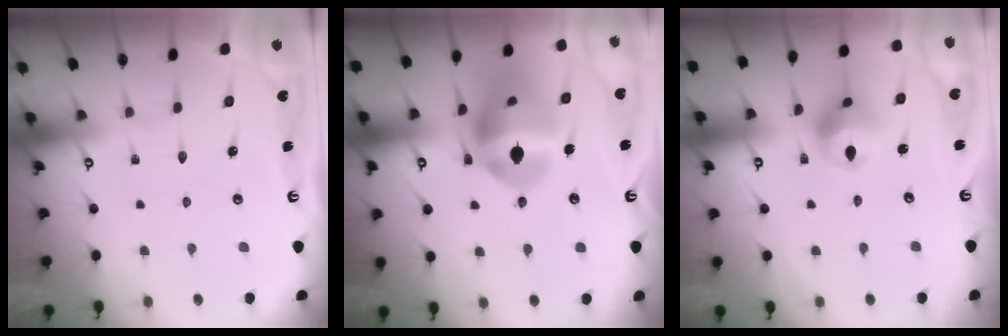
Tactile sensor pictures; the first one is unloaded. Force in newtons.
{"total": 17.0, "press": 16.1, "slide": 5.7}
{"total": 10.3, "press": 10.2, "slide": 1.8}